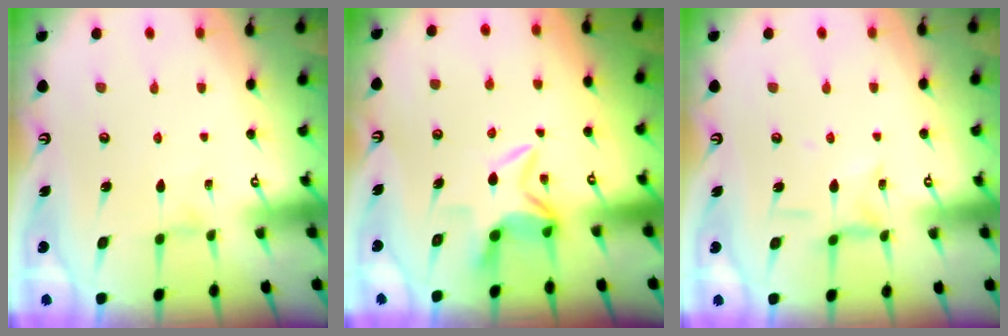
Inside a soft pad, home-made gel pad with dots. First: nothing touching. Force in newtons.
{"total": 7.1, "press": 7.1, "slide": 0.6}
{"total": 4.2, "press": 4.2, "slide": 0.3}